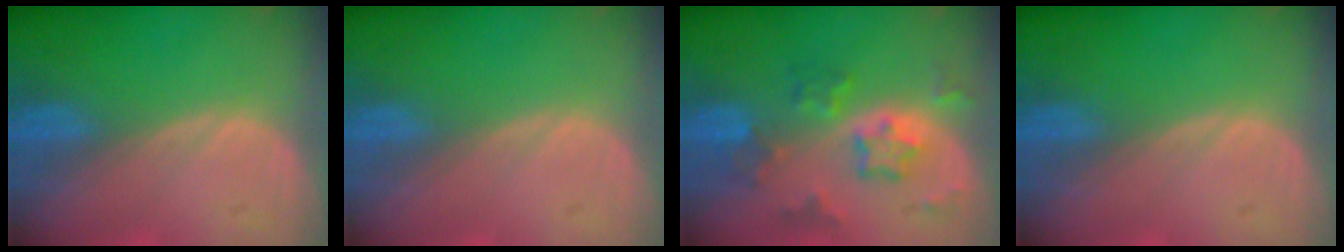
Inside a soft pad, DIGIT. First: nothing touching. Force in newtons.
{"total": 0.0}
{"total": 7.2, "press": 6.4, "slide": 3.2}
{"total": 0.0}